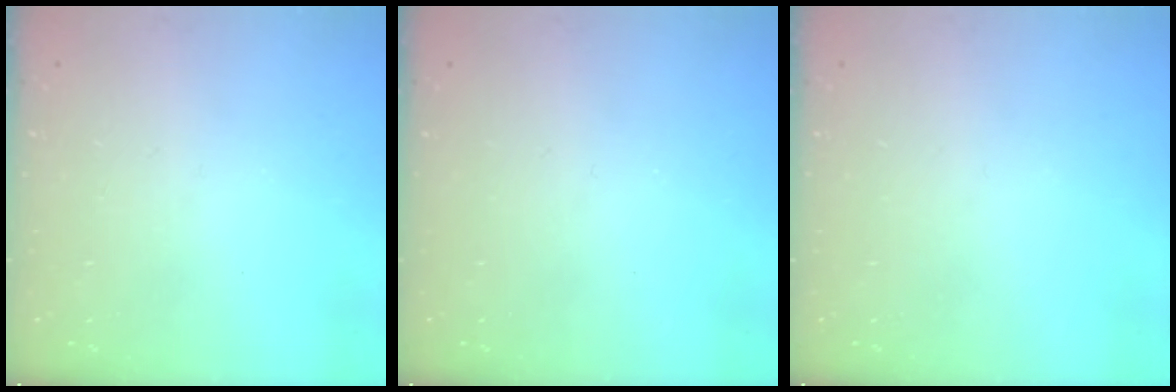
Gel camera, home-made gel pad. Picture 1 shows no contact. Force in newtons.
{"total": 0.0}
{"total": 0.0}